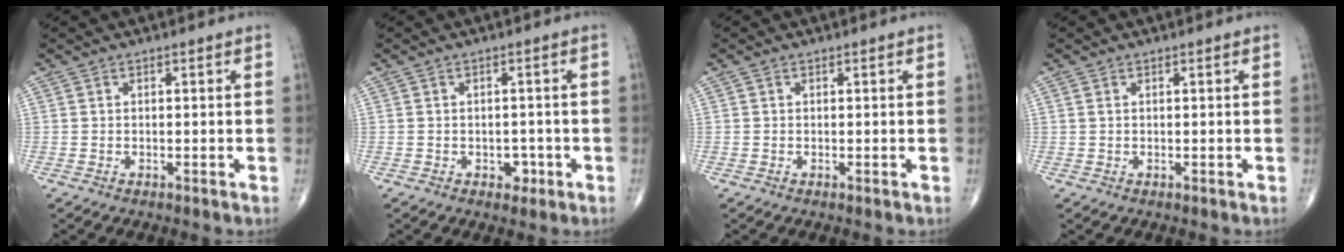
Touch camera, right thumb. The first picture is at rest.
{"total": 2.3, "force": [-0.9, 1.8, 1.2], "torque": [0.004, 0.003, -0.010]}
{"total": 0.0}
{"total": 0.6, "force": [0.3, 0.3, 0.4], "torque": [-0.011, 0.008, 0.007]}